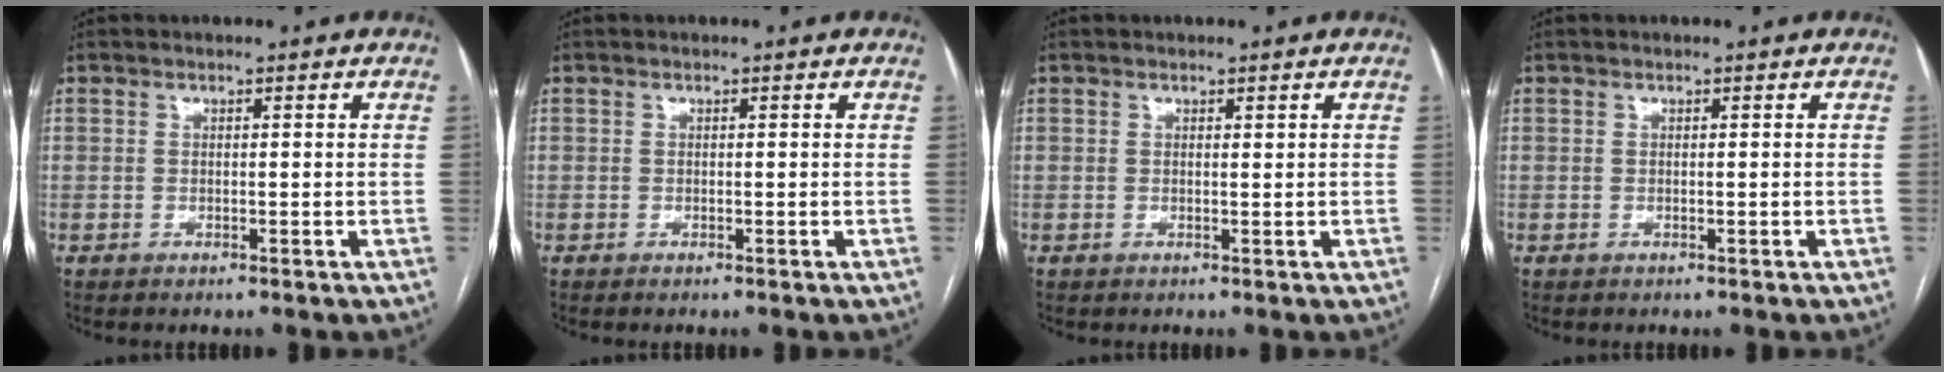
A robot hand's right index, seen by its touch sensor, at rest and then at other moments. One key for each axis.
{"total": 0.0}
{"total": 0.0}
{"total": 0.0}